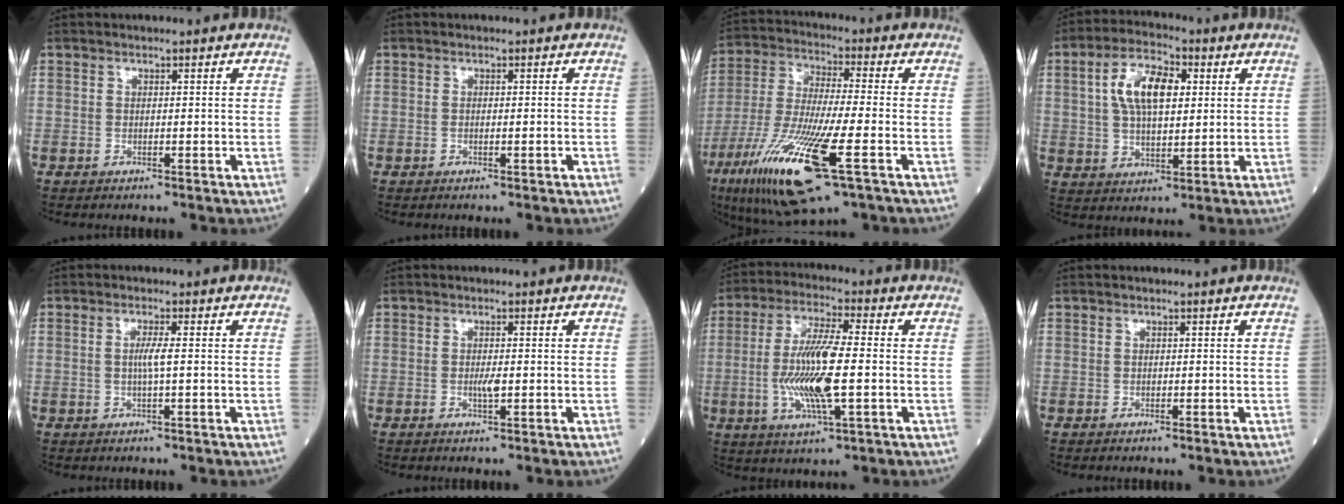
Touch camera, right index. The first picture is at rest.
{"total": 0.6, "force": [-0.3, 0.0, 0.5], "torque": [-0.010, -0.001, -0.003]}
{"total": 19.2, "force": [-8.3, 2.5, 17.1], "torque": [-0.366, -0.044, -0.148]}
{"total": 10.0, "force": [2.6, 4.5, 8.6], "torque": [-0.164, 0.019, 0.045]}
{"total": 2.2, "force": [0.0, -0.2, 2.2], "torque": [-0.043, -0.001, -0.003]}
{"total": 1.7, "force": [-0.2, 0.3, 1.6], "torque": [-0.033, -0.002, -0.003]}
{"total": 12.3, "force": [-1.6, 1.8, 12.1], "torque": [-0.244, -0.007, -0.031]}
{"total": 0.0}